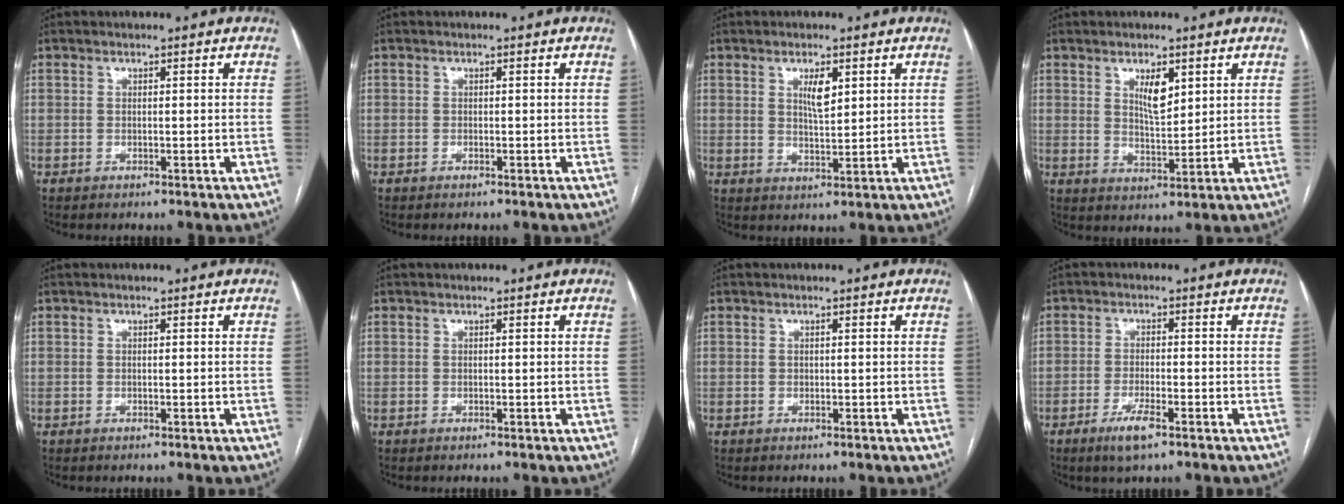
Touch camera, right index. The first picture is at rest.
{"total": 0.0}
{"total": 3.8, "force": [1.7, 1.1, 3.3], "torque": [-0.059, -0.002, 0.031]}
{"total": 5.5, "force": [2.2, 2.4, 4.5], "torque": [-0.077, -0.001, 0.043]}
{"total": 0.0}
{"total": 0.0}
{"total": 0.0}
{"total": 4.2, "force": [-2.5, 0.7, 3.2], "torque": [-0.066, -0.004, -0.044]}